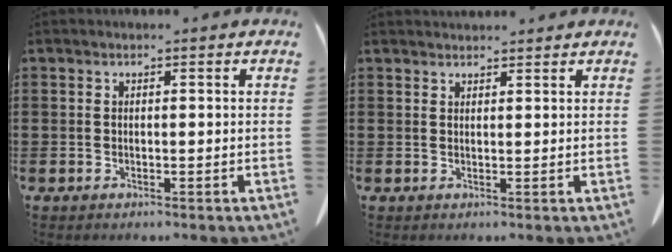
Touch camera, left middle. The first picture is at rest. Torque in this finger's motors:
{"motor_torque": [0.46, 0.29, 0.06, 0.04]}